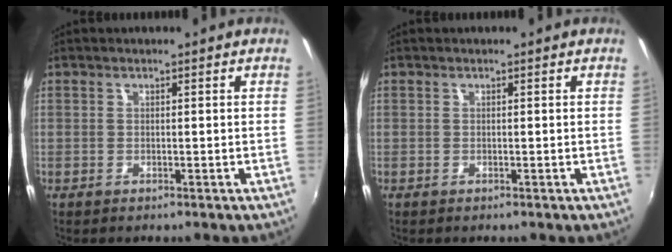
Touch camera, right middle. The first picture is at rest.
{"total": 0.0}